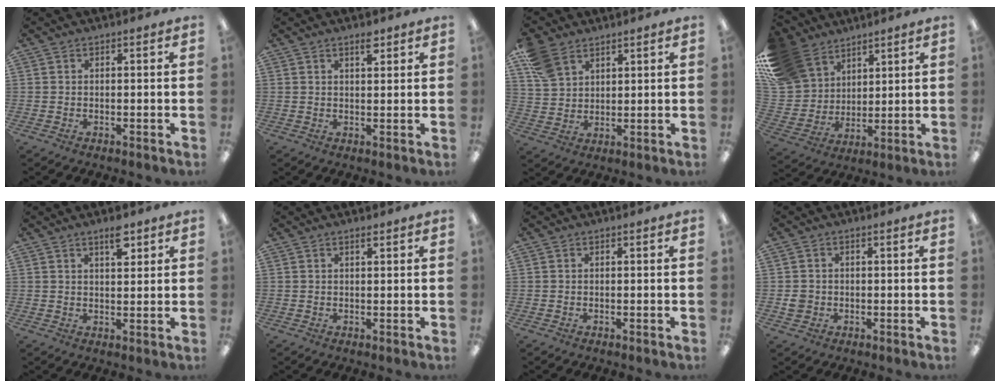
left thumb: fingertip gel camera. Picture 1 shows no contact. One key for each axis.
{"total": 2.9, "fx": 2.2, "fy": 0.9, "fz": 1.7, "tx": -0.015, "ty": -0.010, "tz": 0.034}
{"total": 8.6, "fx": 5.6, "fy": 5.4, "fz": 3.8, "tx": -0.084, "ty": -0.010, "tz": 0.110}
{"total": 15.8, "fx": 9.9, "fy": 11.3, "fz": 4.9, "tx": -0.132, "ty": -0.054, "tz": 0.198}
{"total": 5.0, "fx": 3.4, "fy": 1.8, "fz": 3.2, "tx": -0.038, "ty": -0.016, "tz": 0.054}
{"total": 1.1, "fx": 0.9, "fy": 0.2, "fz": 0.6, "tx": -0.014, "ty": -0.001, "tz": 0.016}
{"total": 0.0}
{"total": 2.7, "fx": -0.3, "fy": 2.6, "fz": 0.8, "tx": -0.007, "ty": 0.002, "tz": -0.008}